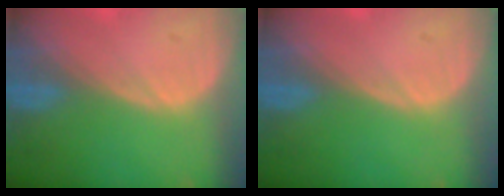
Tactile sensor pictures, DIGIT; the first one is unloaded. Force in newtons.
{"total": 0.0}